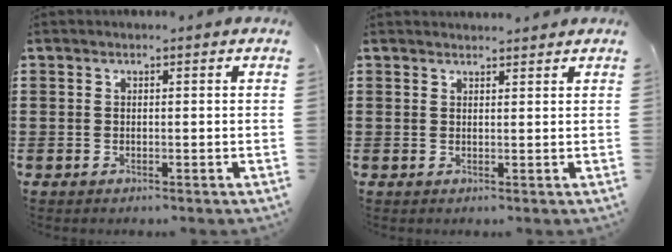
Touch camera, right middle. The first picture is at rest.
{"total": 1.4, "force": [1.4, 0.0, 0.0], "torque": [-0.004, -0.001, 0.027]}